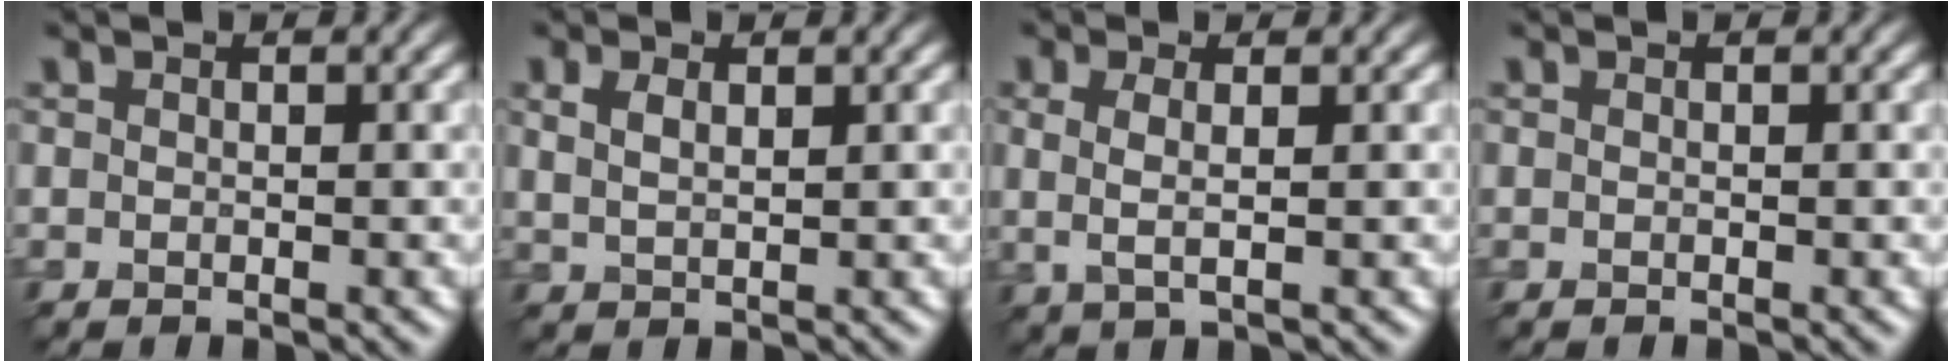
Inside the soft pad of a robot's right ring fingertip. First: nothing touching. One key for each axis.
{"total": 1.8, "fx": 0.9, "fy": 0.9, "fz": 1.3, "tx": -0.030, "ty": -0.001, "tz": 0.022}
{"total": 2.1, "fx": 0.4, "fy": 0.6, "fz": 2.0, "tx": -0.043, "ty": -0.002, "tz": 0.008}
{"total": 0.0}